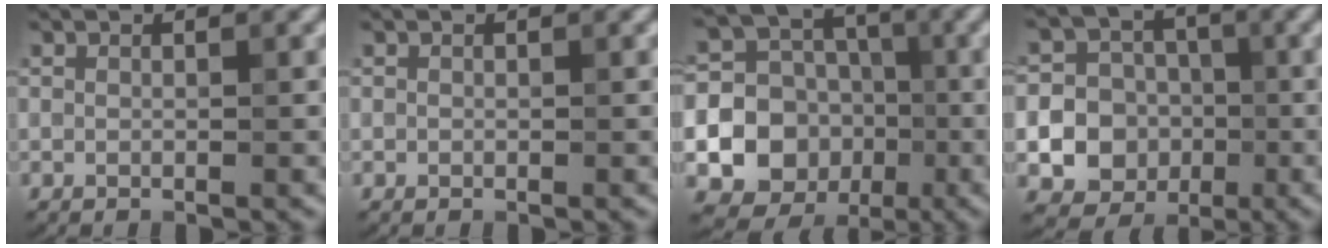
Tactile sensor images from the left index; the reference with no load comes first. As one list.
[{"total": 0.0}, {"total": 16.9, "force": [-3.7, 16.0, 4.1], "torque": [-0.105, -0.023, -0.071]}, {"total": 15.4, "force": [-3.4, 14.6, 3.4], "torque": [-0.083, -0.021, -0.079]}]